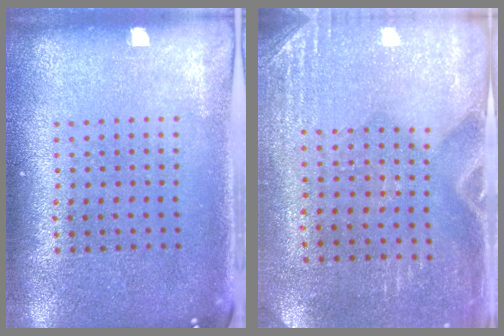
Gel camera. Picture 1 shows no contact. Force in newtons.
{"total": 2.9, "press": 2.5, "slide": 1.4}